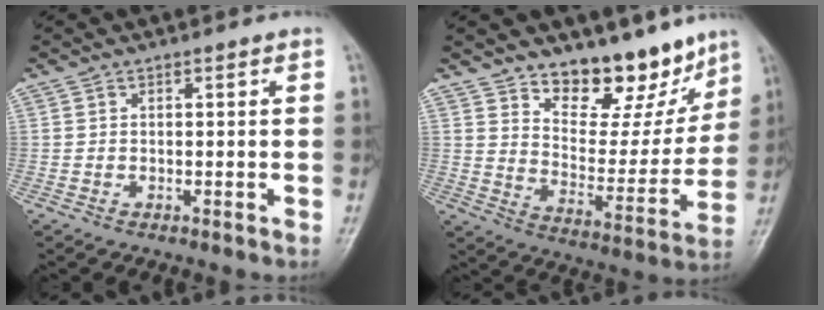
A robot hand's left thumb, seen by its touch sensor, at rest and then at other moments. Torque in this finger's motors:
{"motor_torque": [1.49, 1.40, 1.07, -0.98, 0.03]}